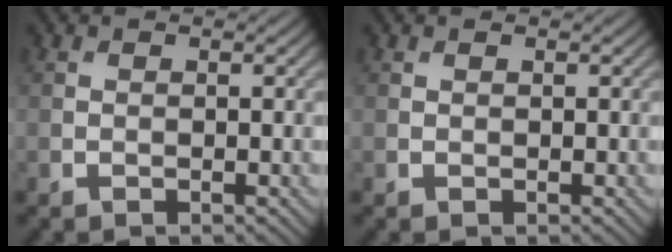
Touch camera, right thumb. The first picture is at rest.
{"total": 0.0}